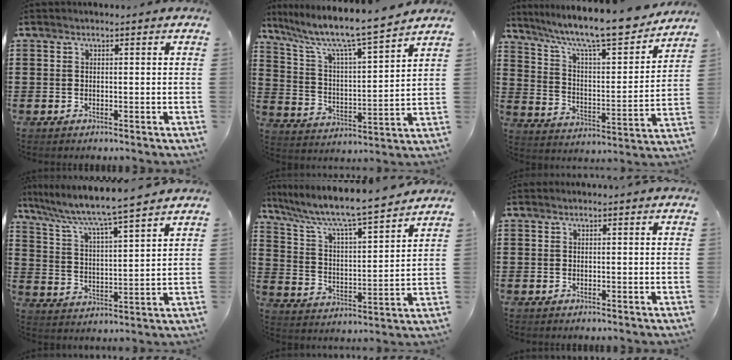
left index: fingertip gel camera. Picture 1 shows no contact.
{"total": 7.5, "force": [6.5, 0.3, 3.9], "torque": [-0.106, -0.049, 0.102]}
{"total": 10.5, "force": [9.1, 0.6, 5.1], "torque": [-0.118, -0.068, 0.148]}
{"total": 5.5, "force": [4.9, -0.5, 2.3], "torque": [-0.070, -0.040, 0.074]}
{"total": 6.7, "force": [5.9, 0.2, 3.2], "torque": [-0.089, -0.046, 0.090]}
{"total": 0.0}